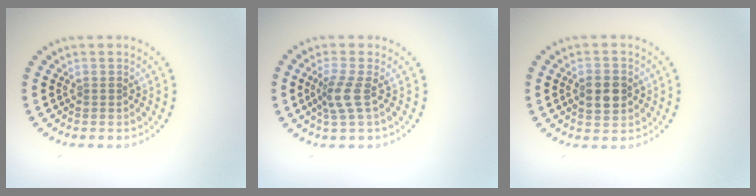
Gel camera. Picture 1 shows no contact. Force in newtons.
{"total": 2.4, "press": 1.8, "slide": 1.6}
{"total": 3.5, "press": 3.5, "slide": 0.1}